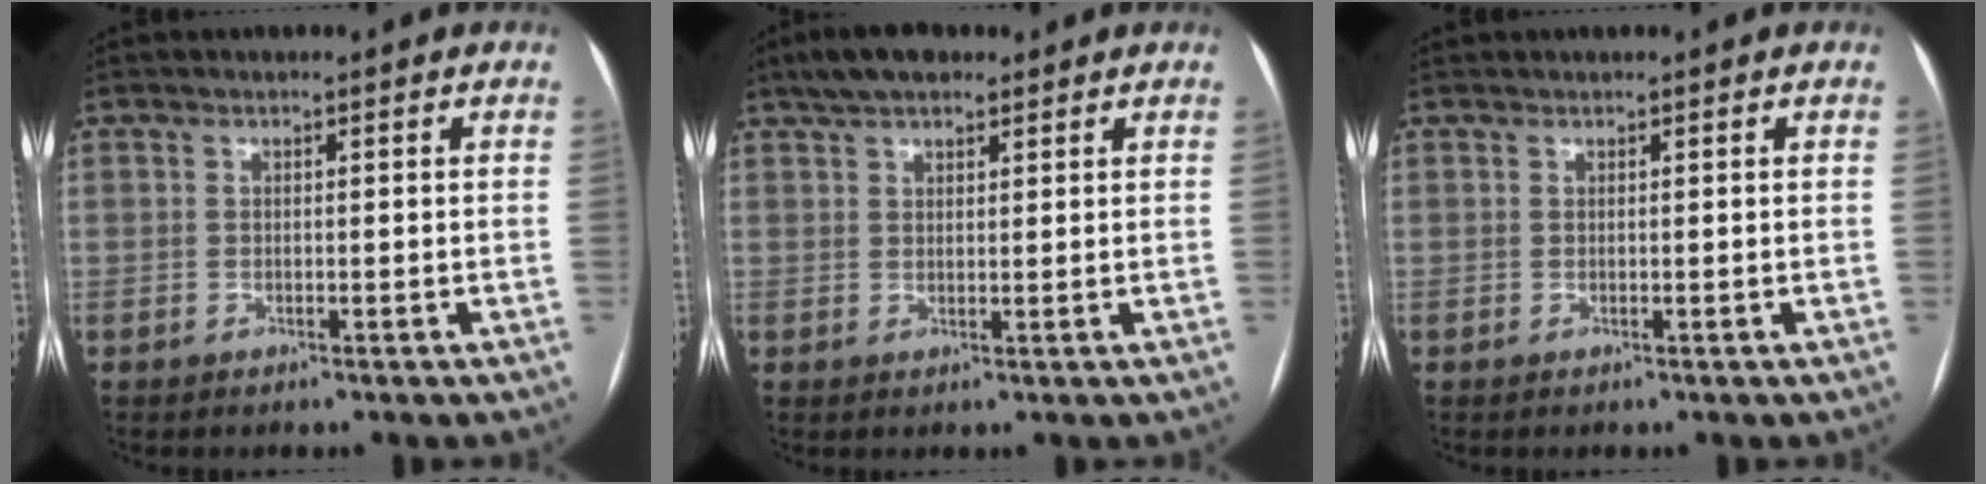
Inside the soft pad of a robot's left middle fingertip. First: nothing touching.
{"total": 5.8, "force": [4.3, 2.3, 3.1], "torque": [-0.059, 0.024, 0.075]}
{"total": 0.5, "force": [0.2, -0.4, -0.2], "torque": [0.005, 0.009, 0.005]}